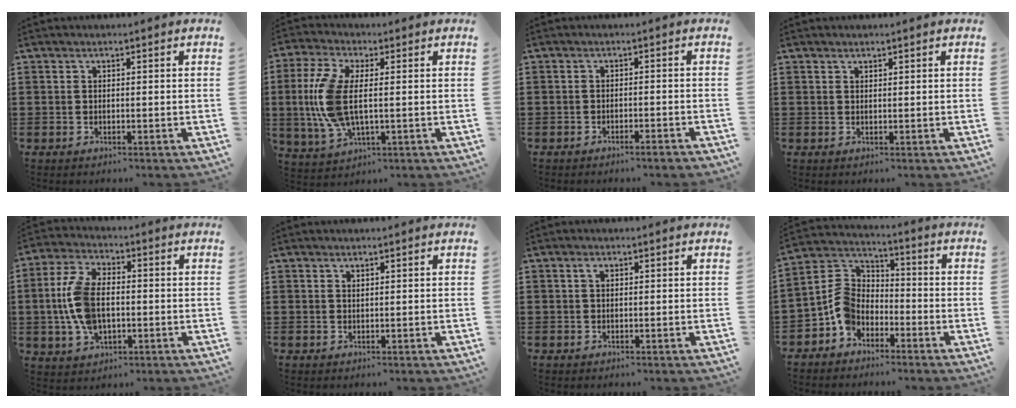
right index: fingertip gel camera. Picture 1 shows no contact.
{"total": 9.9, "force": [0.4, 4.3, 8.9], "torque": [-0.221, -0.012, -0.001]}
{"total": 1.6, "force": [-1.4, -0.2, 0.8], "torque": [-0.014, -0.002, -0.027]}
{"total": 0.6, "force": [0.5, 0.3, 0.1], "torque": [-0.003, 0.002, 0.010]}
{"total": 9.5, "force": [-0.7, 5.6, 7.7], "torque": [-0.190, 0.003, -0.020]}
{"total": 0.6, "force": [0.5, 0.2, 0.2], "torque": [-0.005, 0.001, 0.009]}
{"total": 1.0, "force": [0.4, 0.6, 0.7], "torque": [-0.016, 0.005, 0.006]}
{"total": 6.8, "force": [-2.9, 5.4, 3.0], "torque": [-0.100, 0.008, -0.065]}